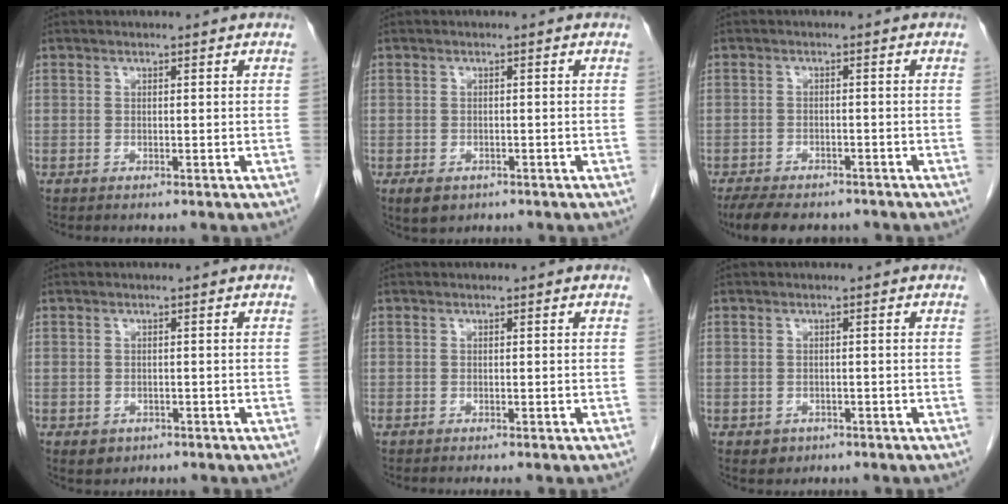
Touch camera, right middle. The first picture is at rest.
{"total": 2.9, "force": [-1.7, 1.9, 1.4], "torque": [-0.024, -0.003, -0.019]}
{"total": 10.0, "force": [-8.2, 3.8, 4.3], "torque": [-0.074, -0.003, -0.116]}
{"total": 2.0, "force": [-0.9, 1.6, 0.7], "torque": [-0.009, 0.001, -0.005]}
{"total": 0.8, "force": [-0.7, 0.0, 0.4], "torque": [-0.004, 0.000, -0.010]}
{"total": 1.8, "force": [-0.9, 1.5, 0.4], "torque": [-0.007, 0.004, -0.006]}